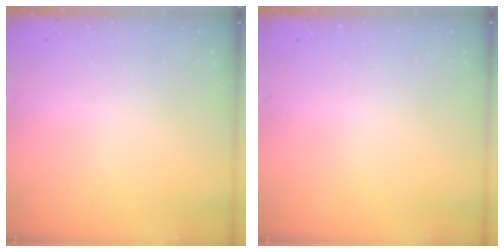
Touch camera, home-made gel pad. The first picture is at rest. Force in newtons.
{"total": 0.0}